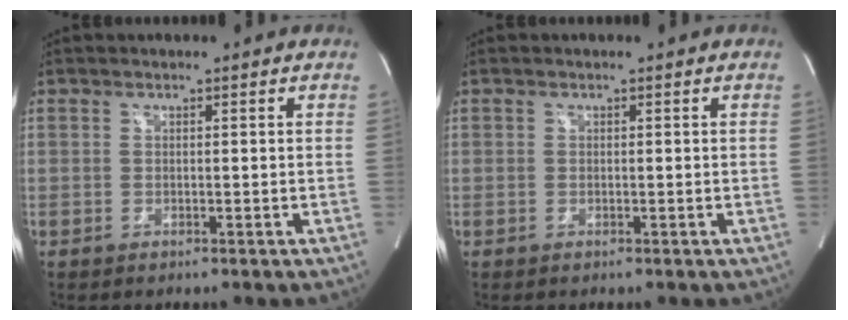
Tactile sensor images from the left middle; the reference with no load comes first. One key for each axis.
{"total": 0.0}